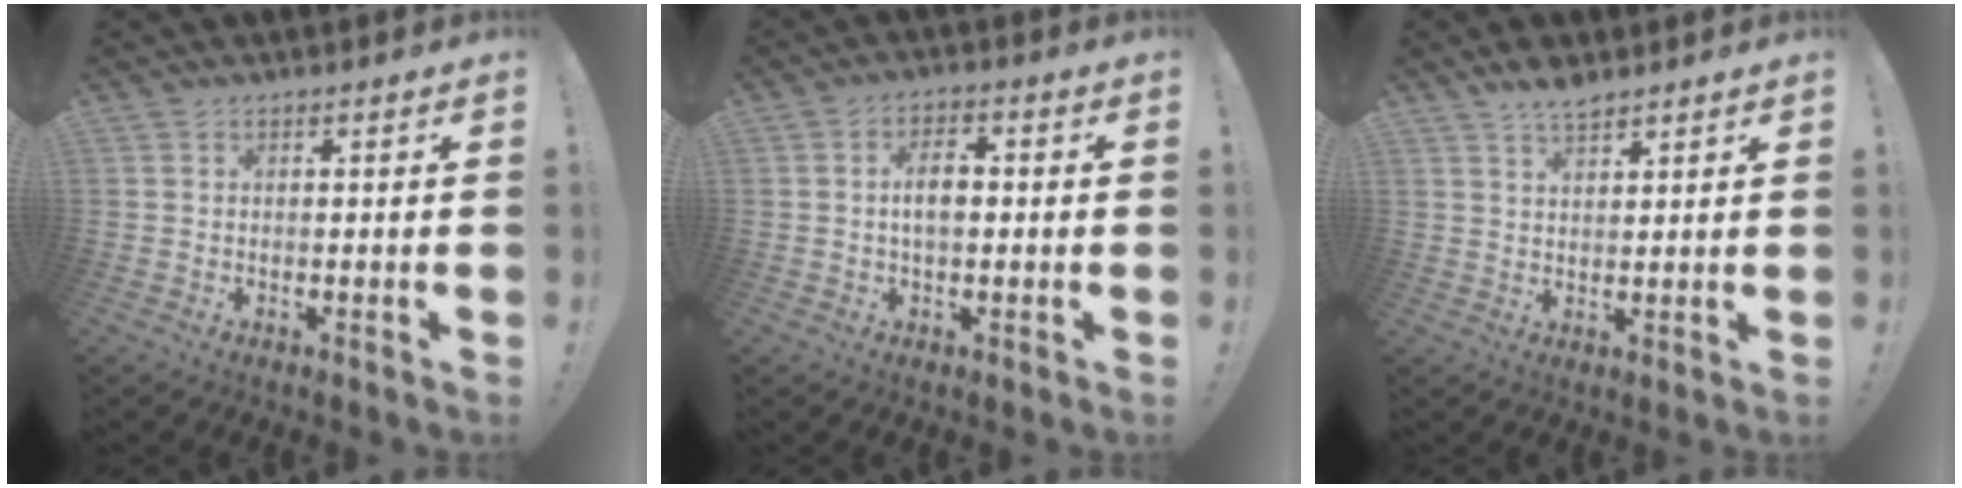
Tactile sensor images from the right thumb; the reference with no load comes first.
{"total": 6.3, "force": [0.0, 3.5, 5.2], "torque": [-0.083, 0.007, -0.006]}
{"total": 4.8, "force": [4.0, 1.5, 2.2], "torque": [-0.029, -0.027, 0.071]}